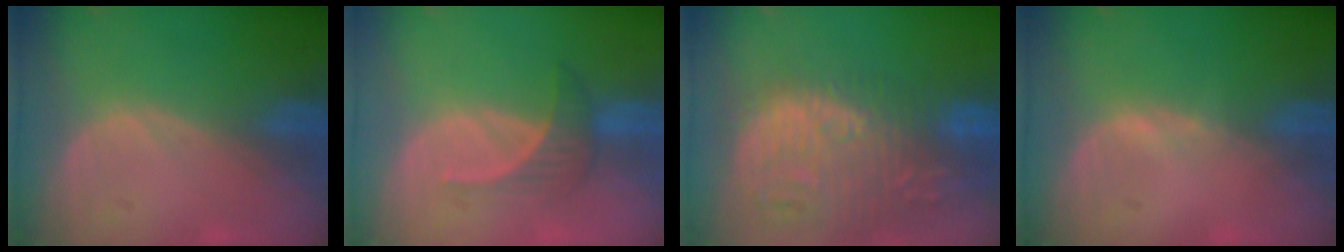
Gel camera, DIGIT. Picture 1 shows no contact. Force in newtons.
{"total": 3.6, "press": 3.5, "slide": 0.9}
{"total": 15.7, "press": 13.1, "slide": 8.6}
{"total": 0.6, "press": 0.5, "slide": 0.3}